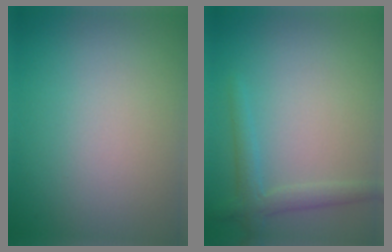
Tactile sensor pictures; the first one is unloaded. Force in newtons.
{"total": 2.3, "press": 2.3, "slide": 0.1}